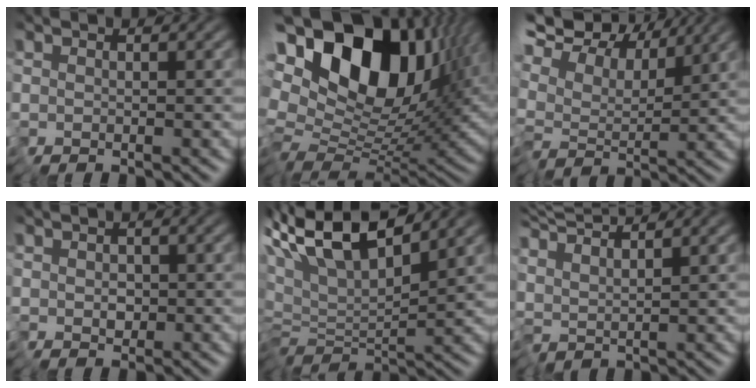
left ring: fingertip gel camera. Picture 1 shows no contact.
{"total": 18.0, "force": [6.9, 10.3, 13.1], "torque": [-0.255, 0.041, 0.118]}
{"total": 9.9, "force": [6.3, 5.2, 5.4], "torque": [-0.134, 0.031, 0.088]}
{"total": 1.9, "force": [0.0, 1.7, 0.8], "torque": [-0.005, 0.001, -0.006]}
{"total": 9.6, "force": [5.8, 2.2, 7.3], "torque": [-0.156, 0.018, 0.103]}
{"total": 4.8, "force": [4.7, -0.2, 0.9], "torque": [-0.040, 0.020, 0.095]}